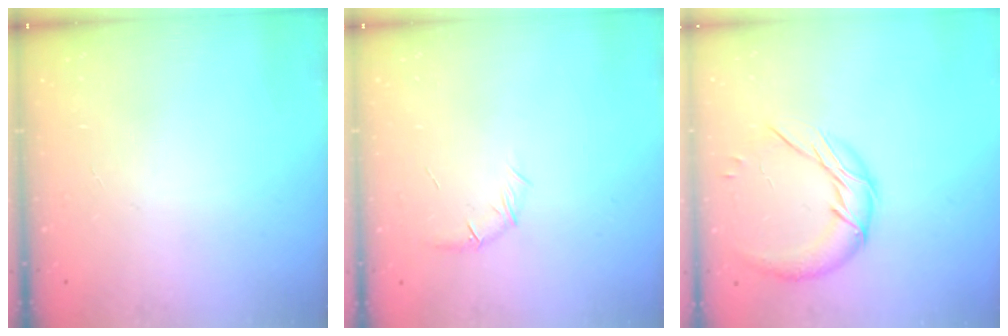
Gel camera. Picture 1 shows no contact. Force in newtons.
{"total": 6.3, "press": 6.1, "slide": 1.5}
{"total": 11.5, "press": 11.5, "slide": 0.8}